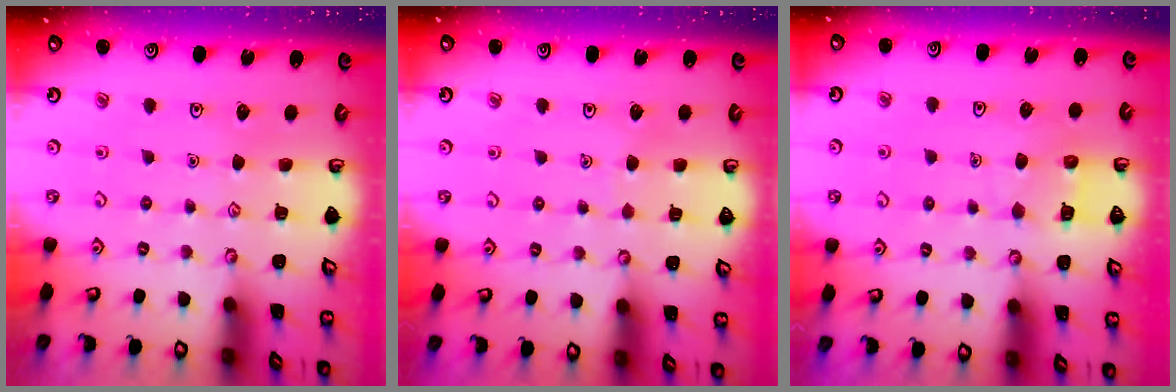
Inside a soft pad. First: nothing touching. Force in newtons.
{"total": 1.4, "press": 1.4, "slide": 0.1}
{"total": 5.2, "press": 5.2, "slide": 0.5}